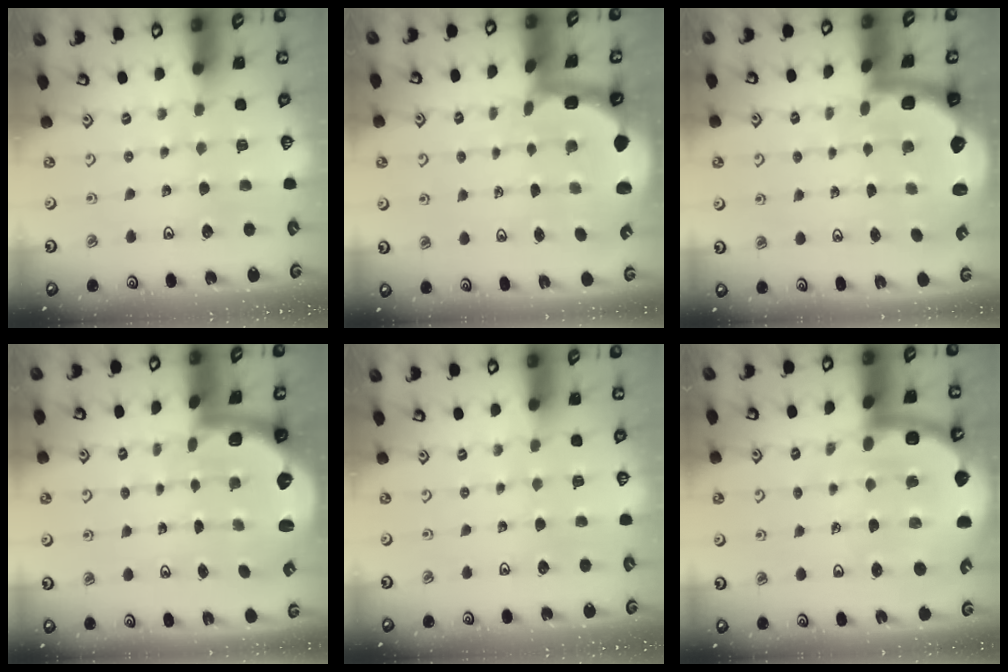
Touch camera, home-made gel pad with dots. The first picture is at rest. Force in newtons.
{"total": 2.2, "press": 2.0, "slide": 0.8}
{"total": 3.2, "press": 2.5, "slide": 2.1}
{"total": 2.1, "press": 1.9, "slide": 0.9}
{"total": 0.0}
{"total": 11.5, "press": 10.9, "slide": 3.4}